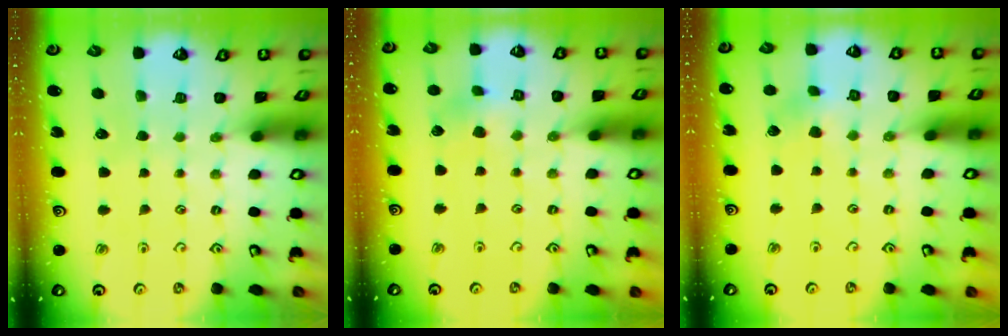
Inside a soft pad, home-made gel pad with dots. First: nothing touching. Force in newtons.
{"total": 4.0, "press": 4.0, "slide": 0.5}
{"total": 3.5, "press": 3.4, "slide": 0.7}